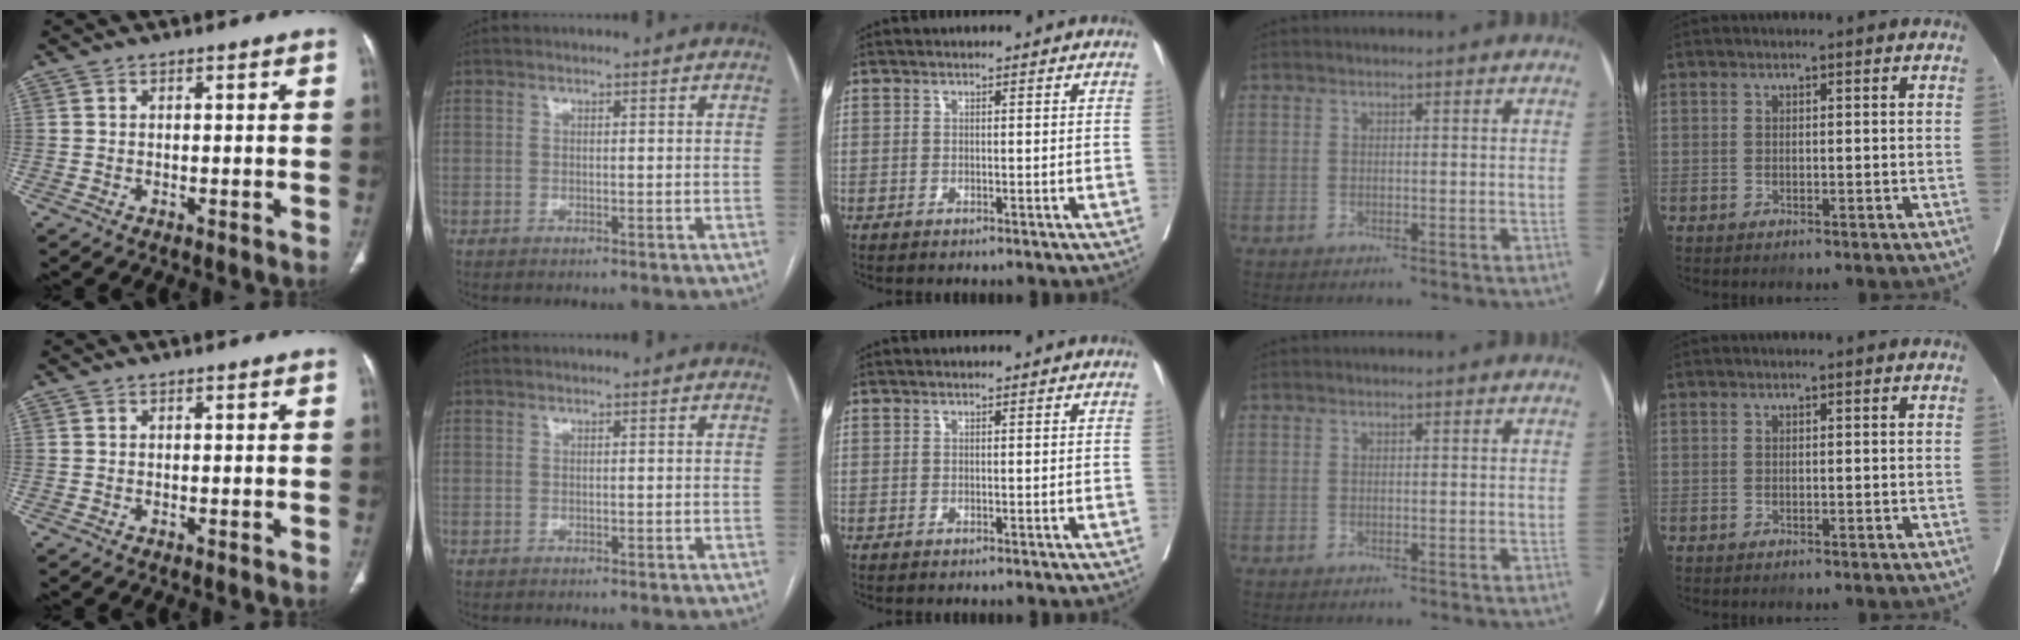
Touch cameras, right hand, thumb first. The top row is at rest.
{}